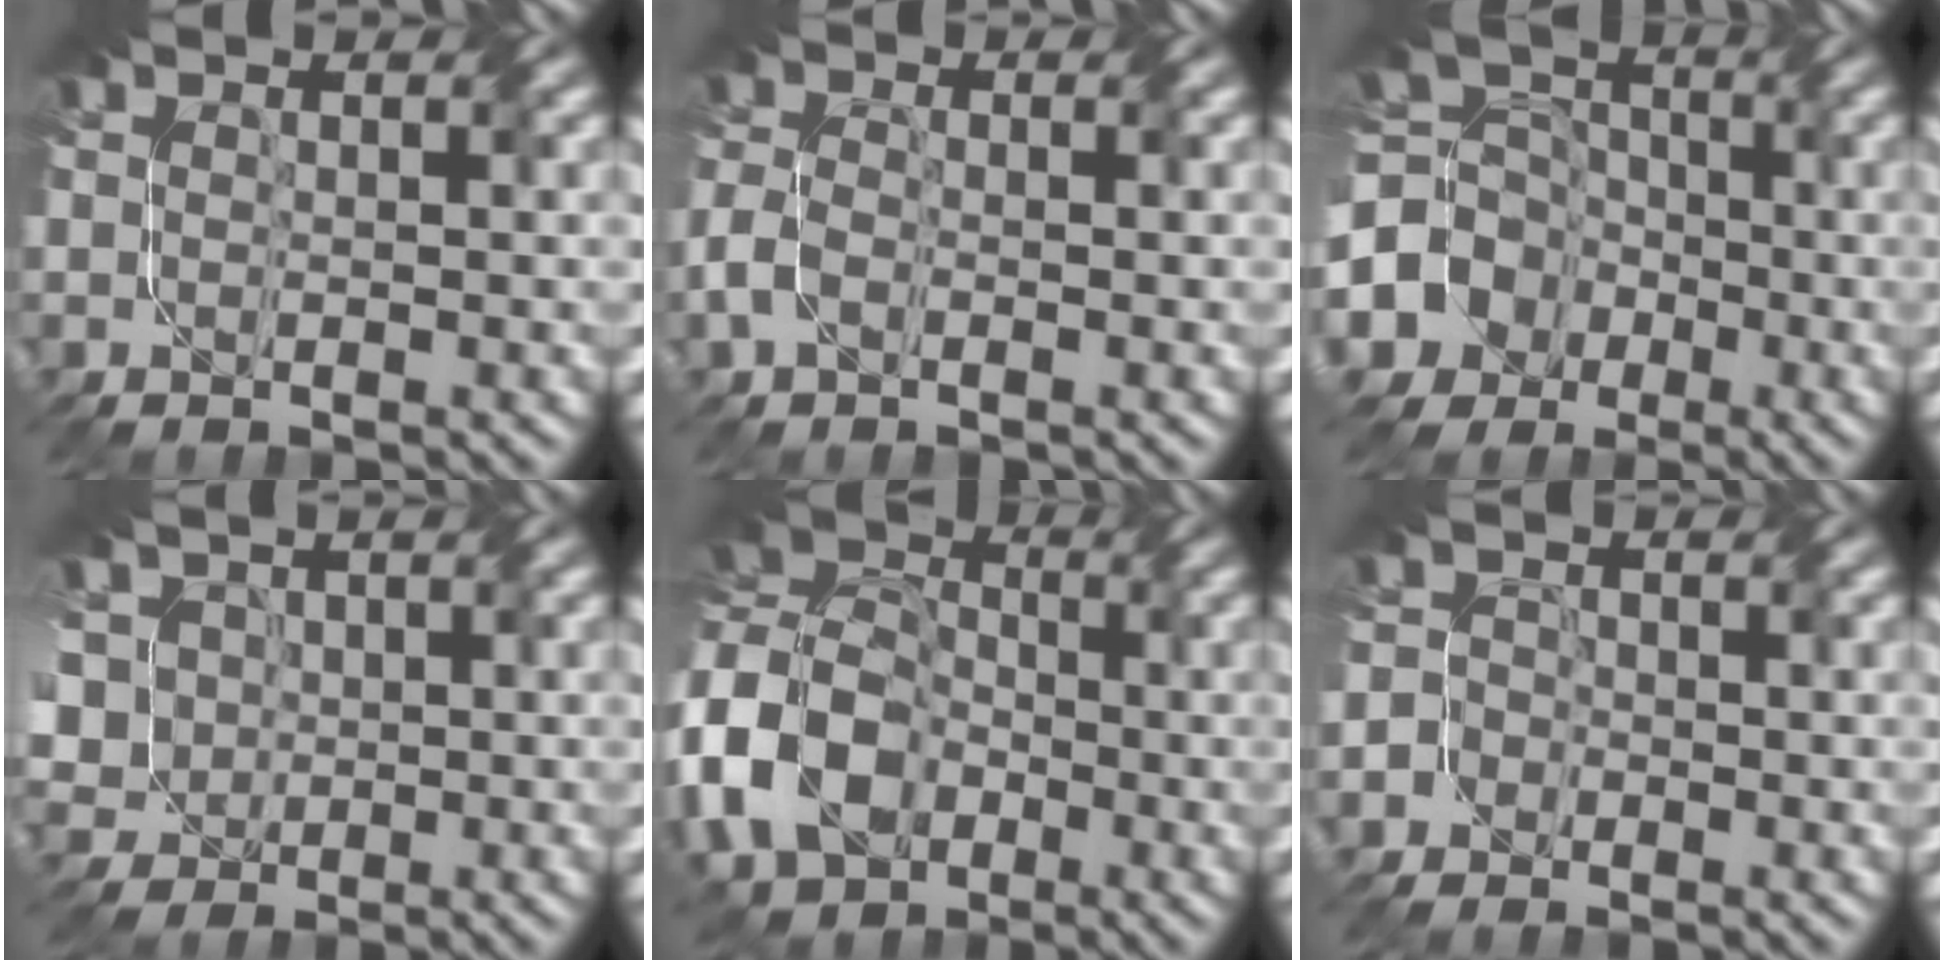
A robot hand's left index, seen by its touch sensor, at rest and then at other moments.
{"total": 2.4, "force": [-1.5, 1.1, 1.5], "torque": [-0.041, 0.005, -0.036]}
{"total": 6.6, "force": [-2.7, 5.5, 2.6], "torque": [-0.069, 0.010, -0.058]}
{"total": 6.1, "force": [0.9, 5.2, 3.1], "torque": [-0.085, 0.021, -0.009]}
{"total": 10.9, "force": [-3.4, 8.0, 6.6], "torque": [-0.160, 0.005, -0.081]}
{"total": 2.5, "force": [-1.7, 1.8, 0.0], "torque": [0.020, 0.010, -0.036]}